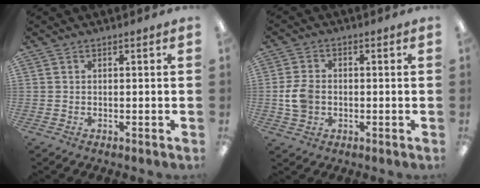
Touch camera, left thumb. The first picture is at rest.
{"total": 6.5, "force": [-0.8, 5.1, 4.0], "torque": [-0.083, 0.004, -0.015]}